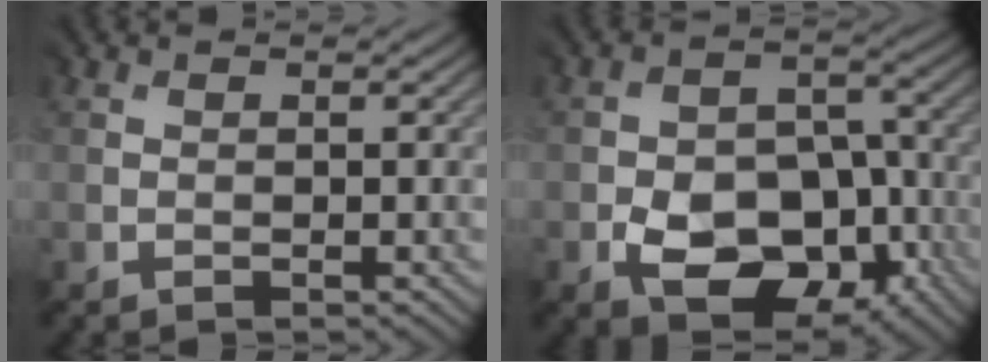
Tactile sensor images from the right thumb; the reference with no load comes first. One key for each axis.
{"total": 8.9, "fx": -4.3, "fy": 5.9, "fz": 5.0, "tx": -0.079, "ty": -0.019, "tz": -0.065}